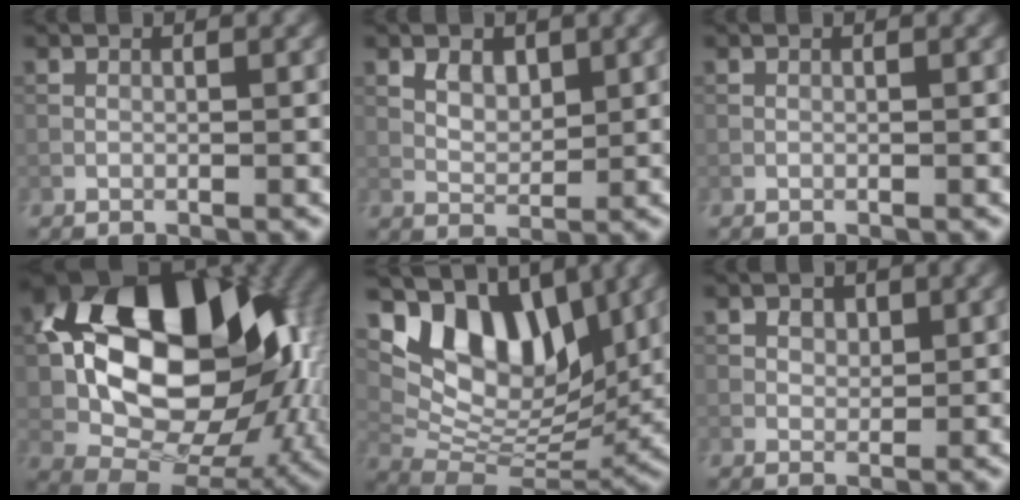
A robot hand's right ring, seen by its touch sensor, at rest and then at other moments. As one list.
[{"total": 1.9, "force": [0.7, 1.3, 1.2], "torque": [-0.022, -0.006, 0.022]}, {"total": 0.0}, {"total": 17.3, "force": [2.1, 11.3, 12.9], "torque": [-0.218, 0.009, 0.037]}, {"total": 10.2, "force": [4.5, 5.7, 7.1], "torque": [-0.114, -0.002, 0.088]}, {"total": 1.4, "force": [0.5, 1.1, 0.5], "torque": [-0.008, -0.005, 0.015]}]